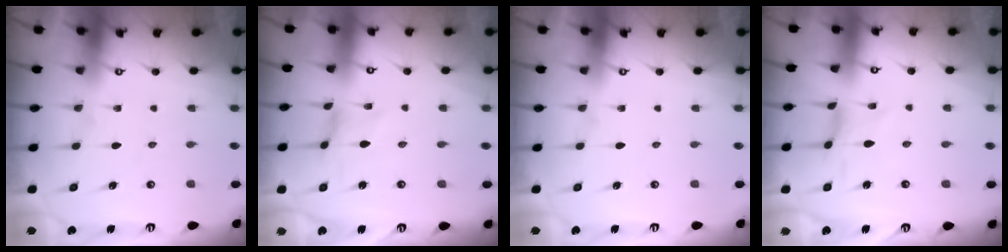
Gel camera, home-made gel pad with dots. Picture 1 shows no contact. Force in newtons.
{"total": 0.0}
{"total": 0.0}
{"total": 0.7, "press": 0.6, "slide": 0.3}